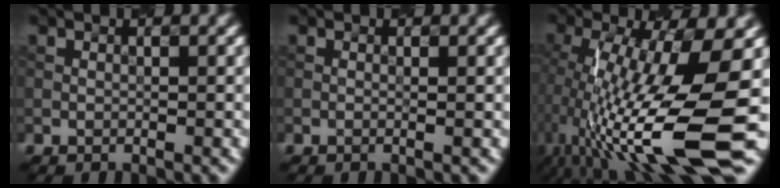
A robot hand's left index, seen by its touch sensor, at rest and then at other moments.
{"total": 0.6, "force": [0.0, 0.1, 0.6], "torque": [-0.010, -0.003, -0.003]}
{"total": 13.8, "force": [-2.7, 3.5, 13.1], "torque": [-0.243, -0.007, -0.043]}